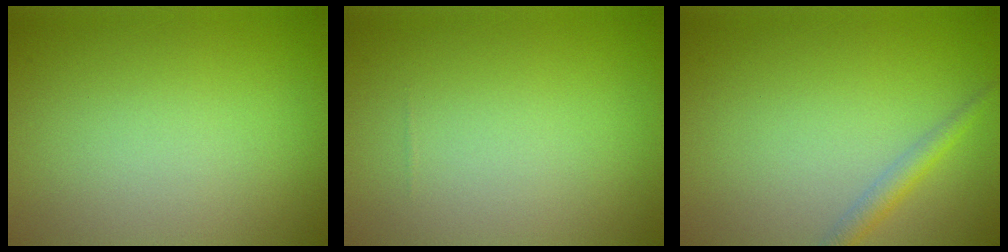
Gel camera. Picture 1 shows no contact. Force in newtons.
{"total": 0.0}
{"total": 1.8, "press": 1.8, "slide": 0.1}